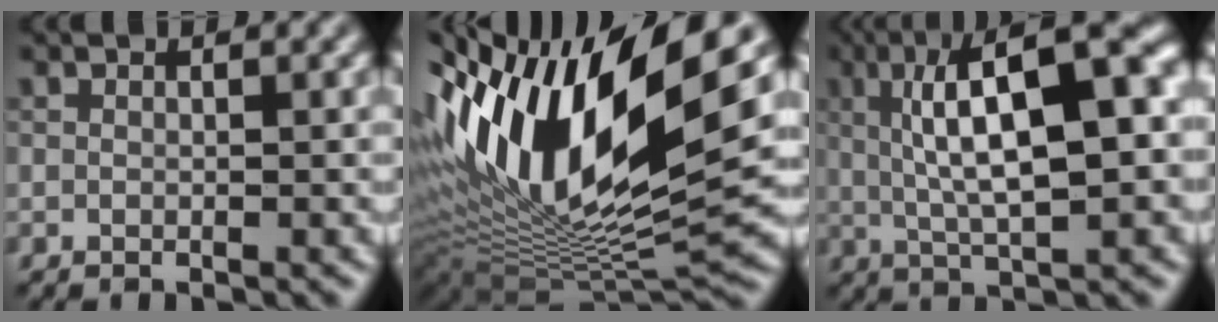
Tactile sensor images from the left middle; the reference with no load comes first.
{"total": 16.4, "force": [4.5, 6.7, 14.3], "torque": [-0.272, 0.005, 0.074]}
{"total": 12.6, "force": [2.5, 3.9, 11.8], "torque": [-0.171, 0.016, 0.034]}